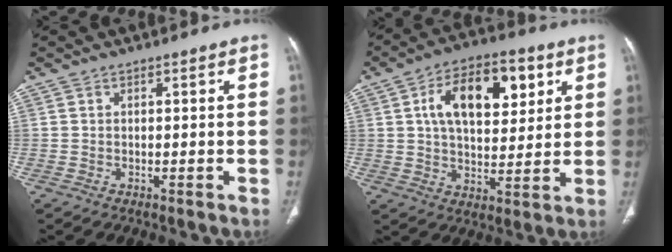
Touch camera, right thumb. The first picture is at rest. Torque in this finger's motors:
{"motor_torque": [-0.18, 0.72, 0.23, 0.09, 0.11]}